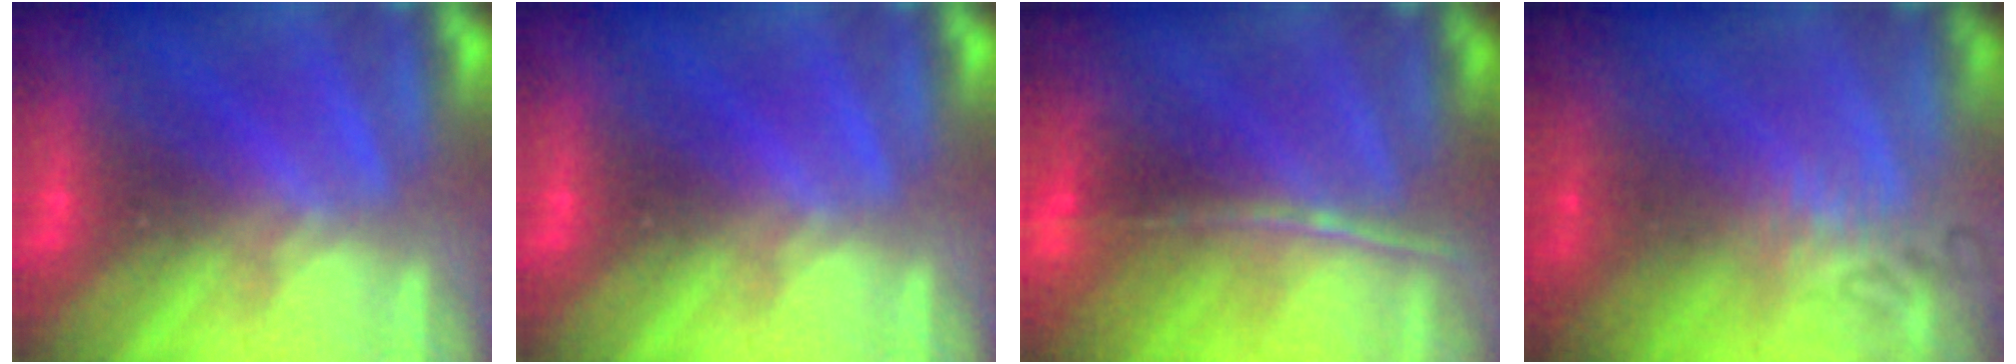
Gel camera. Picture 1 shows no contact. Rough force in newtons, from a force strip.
{"total": 0.0}
{"total": 1.6}
{"total": 2.4}